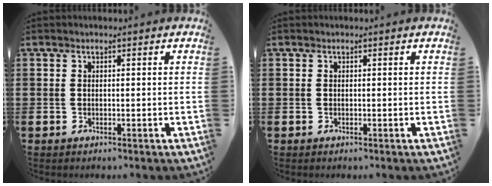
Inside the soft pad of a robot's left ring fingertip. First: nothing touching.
{"total": 0.0}